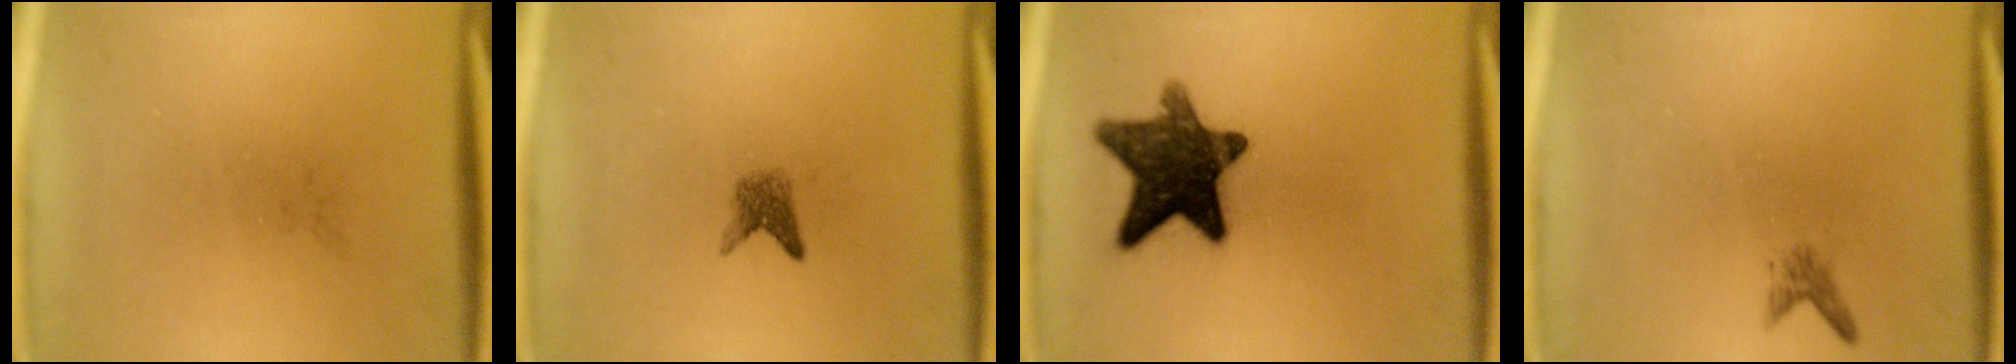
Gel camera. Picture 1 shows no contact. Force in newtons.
{"total": 1.8}
{"total": 13.0}
{"total": 1.1}